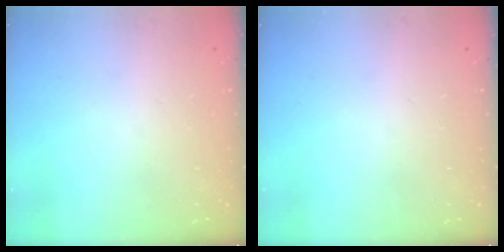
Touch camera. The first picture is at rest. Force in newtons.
{"total": 0.0}